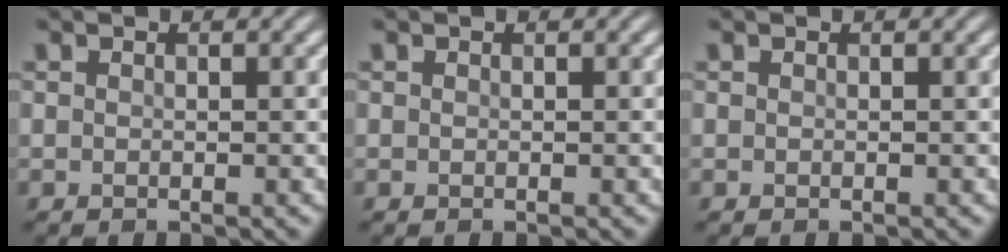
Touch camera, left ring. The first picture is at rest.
{"total": 0.0}
{"total": 0.0}